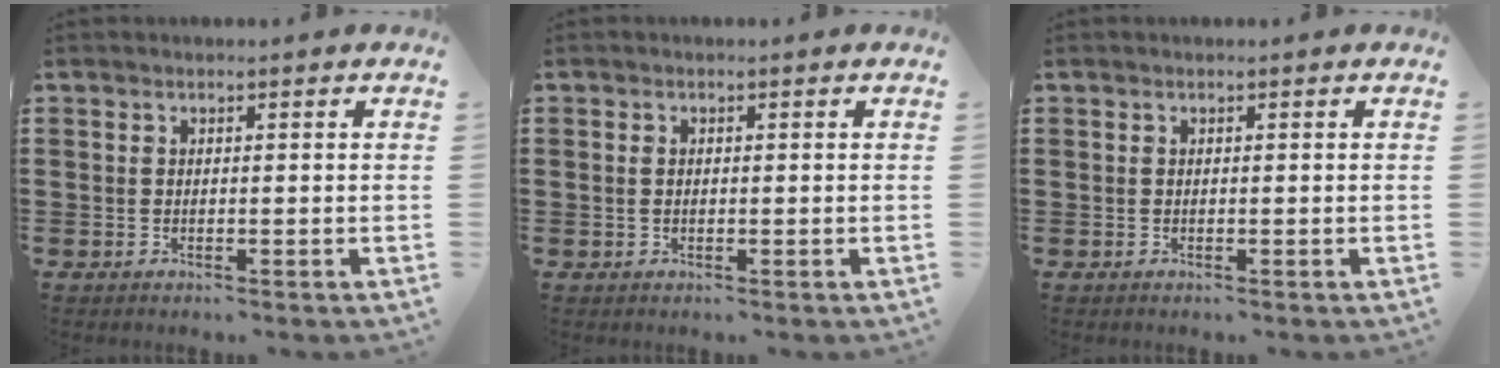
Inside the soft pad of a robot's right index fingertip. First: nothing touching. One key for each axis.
{"total": 0.9, "fx": 0.1, "fy": 0.6, "fz": 0.6, "tx": -0.015, "ty": 0.004, "tz": 0.000}
{"total": 0.0}